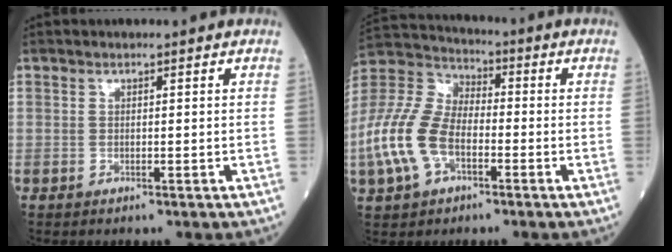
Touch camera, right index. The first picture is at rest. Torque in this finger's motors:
{"motor_torque": [1.25, -0.89, 0.31, 0.13]}